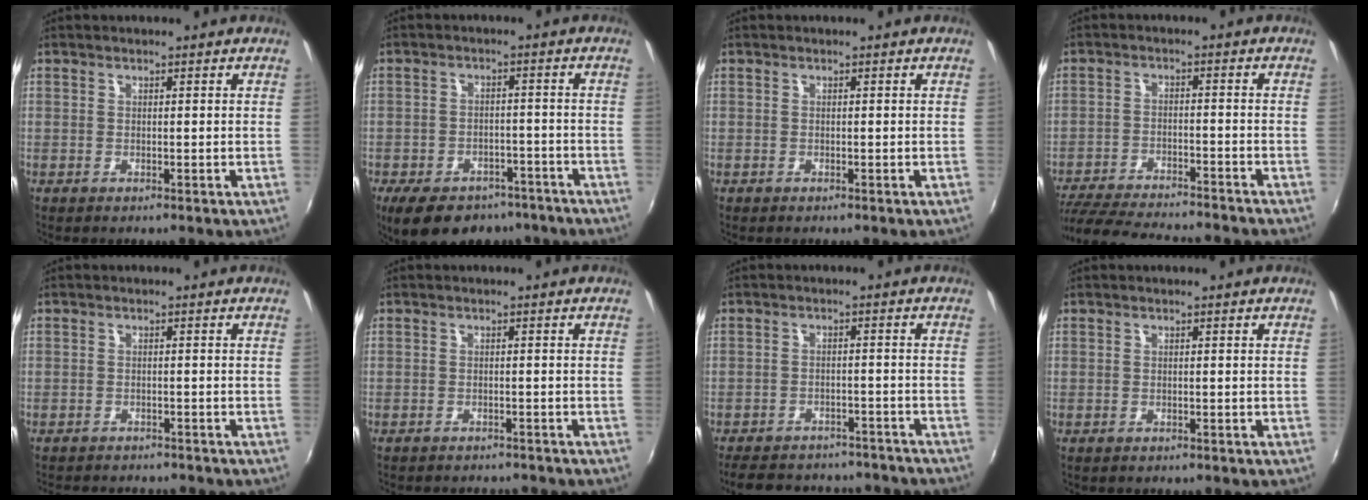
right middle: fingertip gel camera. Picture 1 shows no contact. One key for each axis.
{"total": 15.5, "fx": -11.2, "fy": 8.0, "fz": 6.9, "tx": -0.151, "ty": 0.000, "tz": -0.149}
{"total": 0.0}
{"total": 18.9, "fx": -16.8, "fy": 2.8, "fz": 8.3, "tx": -0.168, "ty": -0.024, "tz": -0.254}
{"total": 6.0, "fx": -5.5, "fy": 1.8, "fz": 1.6, "tx": -0.046, "ty": -0.005, "tz": -0.080}
{"total": 5.6, "fx": -5.2, "fy": 1.5, "fz": 1.5, "tx": -0.043, "ty": -0.009, "tz": -0.072}
{"total": 19.5, "fx": -17.0, "fy": 6.7, "fz": 6.9, "tx": -0.148, "ty": 0.017, "tz": -0.211}
{"total": 0.7, "fx": -0.7, "fy": 0.2, "fz": 0.2, "tx": -0.008, "ty": 0.000, "tz": -0.009}